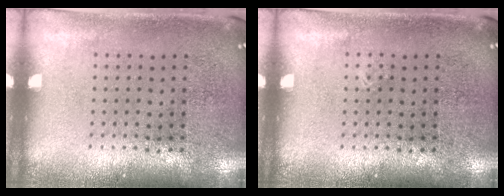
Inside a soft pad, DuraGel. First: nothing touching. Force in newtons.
{"total": 0.0}